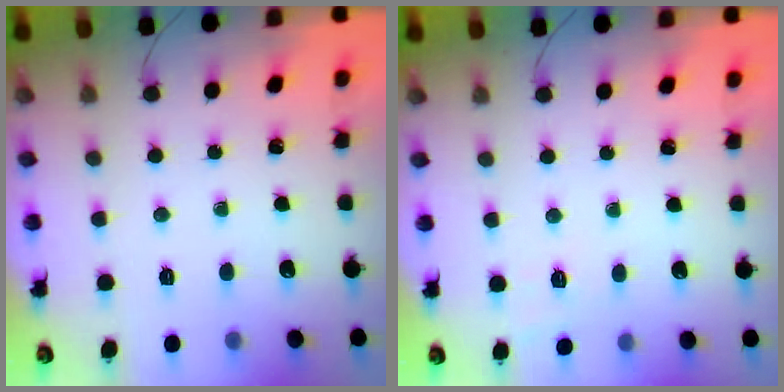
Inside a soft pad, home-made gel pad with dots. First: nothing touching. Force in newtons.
{"total": 6.2, "press": 5.9, "slide": 2.0}